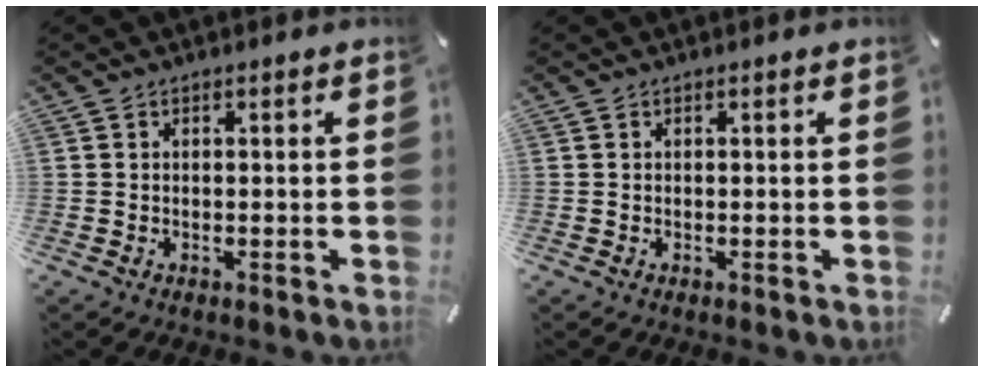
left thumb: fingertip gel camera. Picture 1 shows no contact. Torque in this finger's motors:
{"motor_torque": [0.00, 0.00, 0.00, 0.00, 0.00]}